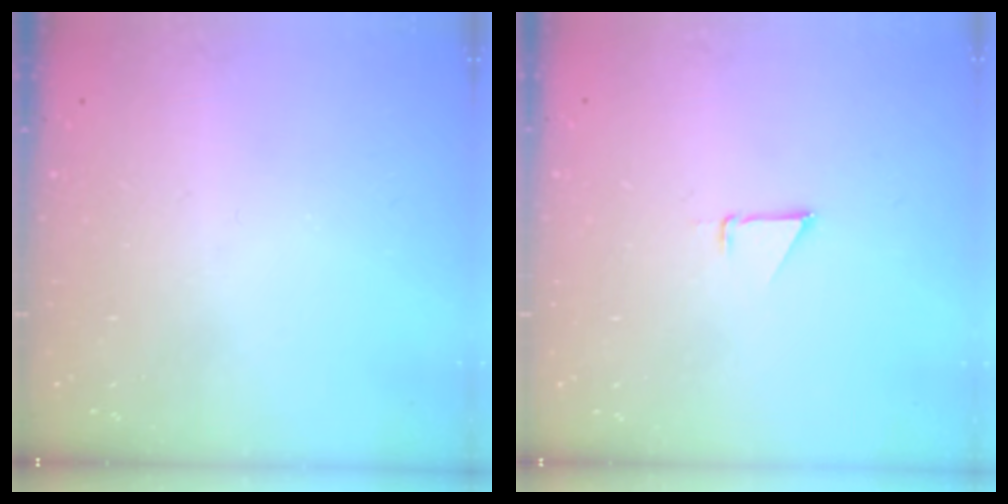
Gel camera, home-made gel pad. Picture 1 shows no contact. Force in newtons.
{"total": 1.9, "press": 1.9, "slide": 0.0}